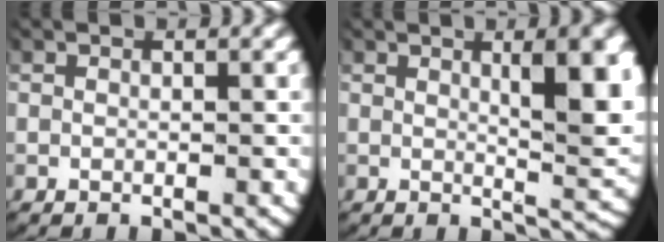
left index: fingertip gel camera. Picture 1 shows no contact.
{"total": 6.2, "force": [1.4, 1.7, 5.8], "torque": [-0.077, -0.010, 0.029]}